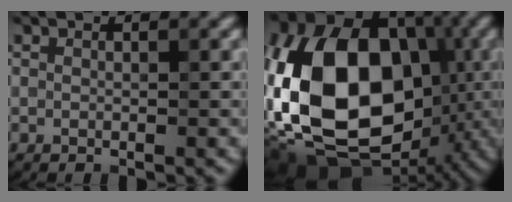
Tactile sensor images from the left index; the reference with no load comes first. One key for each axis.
{"total": 19.4, "fx": -2.3, "fy": 13.2, "fz": 14.0, "tx": -0.307, "ty": 0.011, "tz": -0.043}